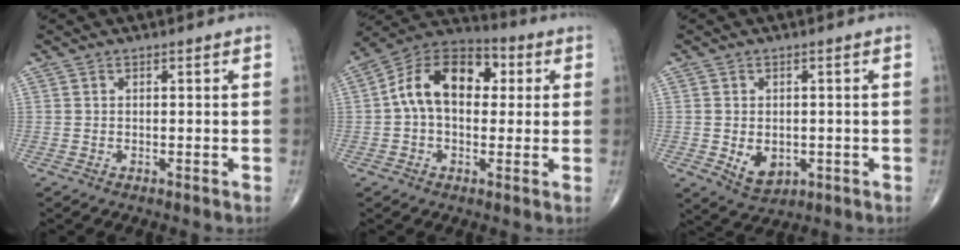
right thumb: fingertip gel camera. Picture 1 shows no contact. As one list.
[{"total": 14.9, "force": [2.2, 9.7, 11.2], "torque": [-0.165, 0.034, 0.022]}, {"total": 5.5, "force": [-1.0, 3.9, 3.7], "torque": [-0.044, -0.006, -0.003]}]